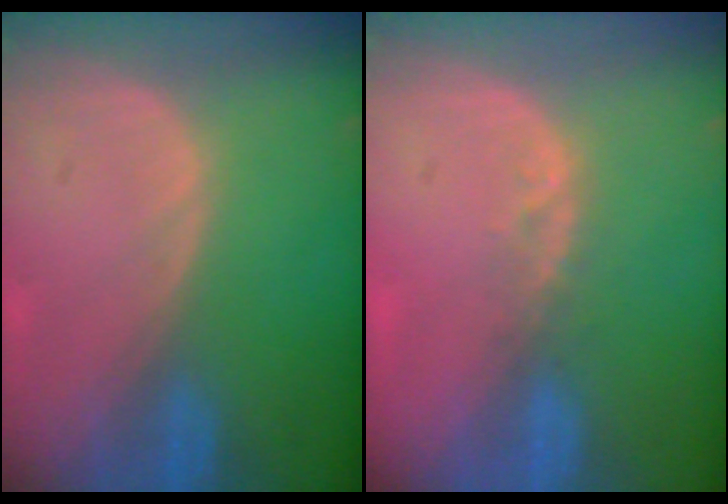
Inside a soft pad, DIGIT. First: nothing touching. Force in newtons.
{"total": 2.1, "press": 1.8, "slide": 1.1}